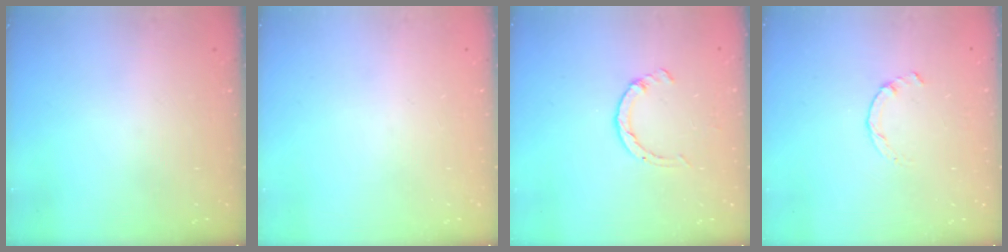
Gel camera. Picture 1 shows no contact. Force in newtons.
{"total": 0.0}
{"total": 2.6, "press": 2.6, "slide": 0.4}
{"total": 0.0}